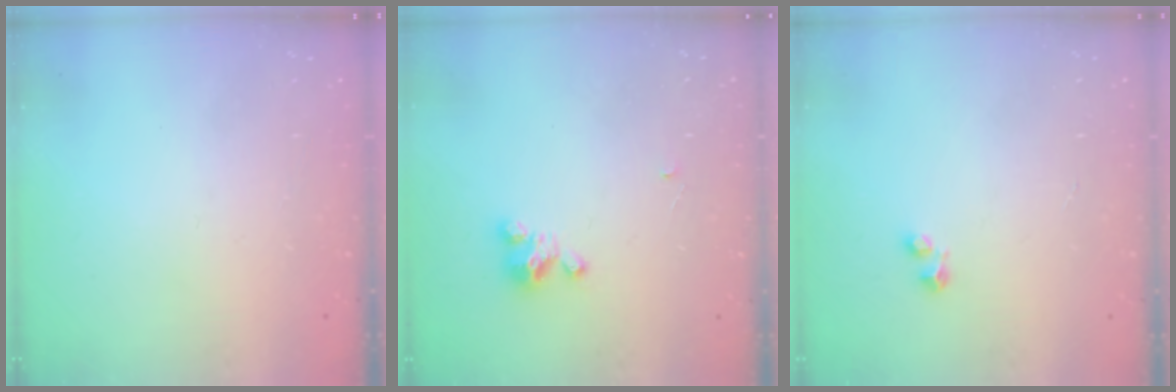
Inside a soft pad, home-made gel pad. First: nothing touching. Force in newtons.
{"total": 3.2, "press": 3.2, "slide": 0.3}
{"total": 2.4, "press": 2.4, "slide": 0.4}